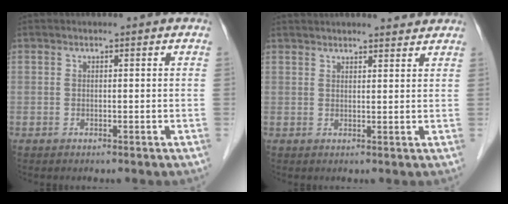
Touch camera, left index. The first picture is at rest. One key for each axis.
{"total": 7.4, "fx": 7.0, "fy": 1.2, "fz": 2.2, "tx": -0.027, "ty": 0.022, "tz": 0.085}